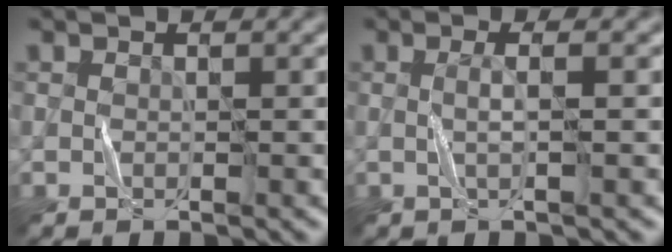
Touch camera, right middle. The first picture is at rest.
{"total": 1.0, "force": [0.0, -0.1, 1.0], "torque": [-0.010, -0.002, -0.003]}